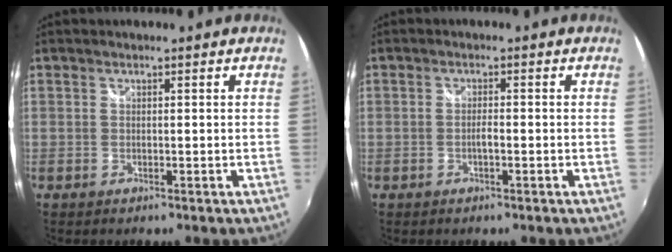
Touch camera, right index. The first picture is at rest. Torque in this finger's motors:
{"motor_torque": [0.47, -0.11, 0.15, 0.03]}